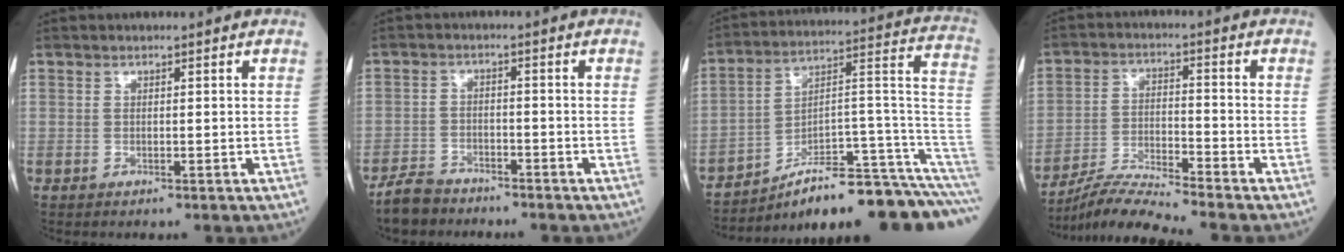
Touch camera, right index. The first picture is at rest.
{"total": 4.7, "force": [-4.3, 1.6, 0.7], "torque": [-0.020, -0.006, -0.083]}
{"total": 18.8, "force": [-15.0, 2.1, 11.1], "torque": [-0.091, 0.068, -0.220]}
{"total": 8.0, "force": [-7.6, -2.1, 1.6], "torque": [-0.034, -0.015, -0.144]}